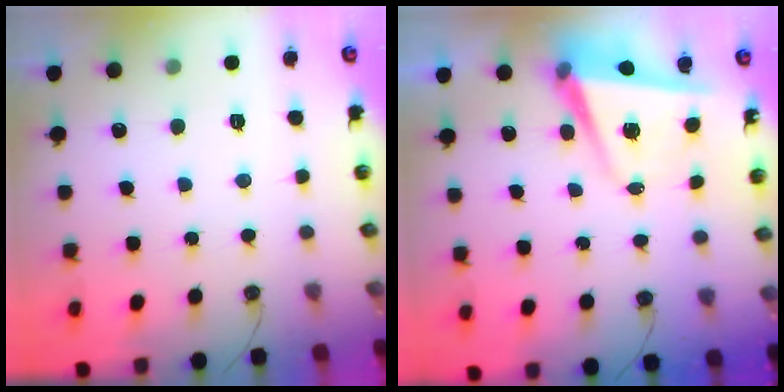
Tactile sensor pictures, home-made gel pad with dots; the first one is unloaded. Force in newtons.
{"total": 5.0, "press": 4.7, "slide": 1.8}